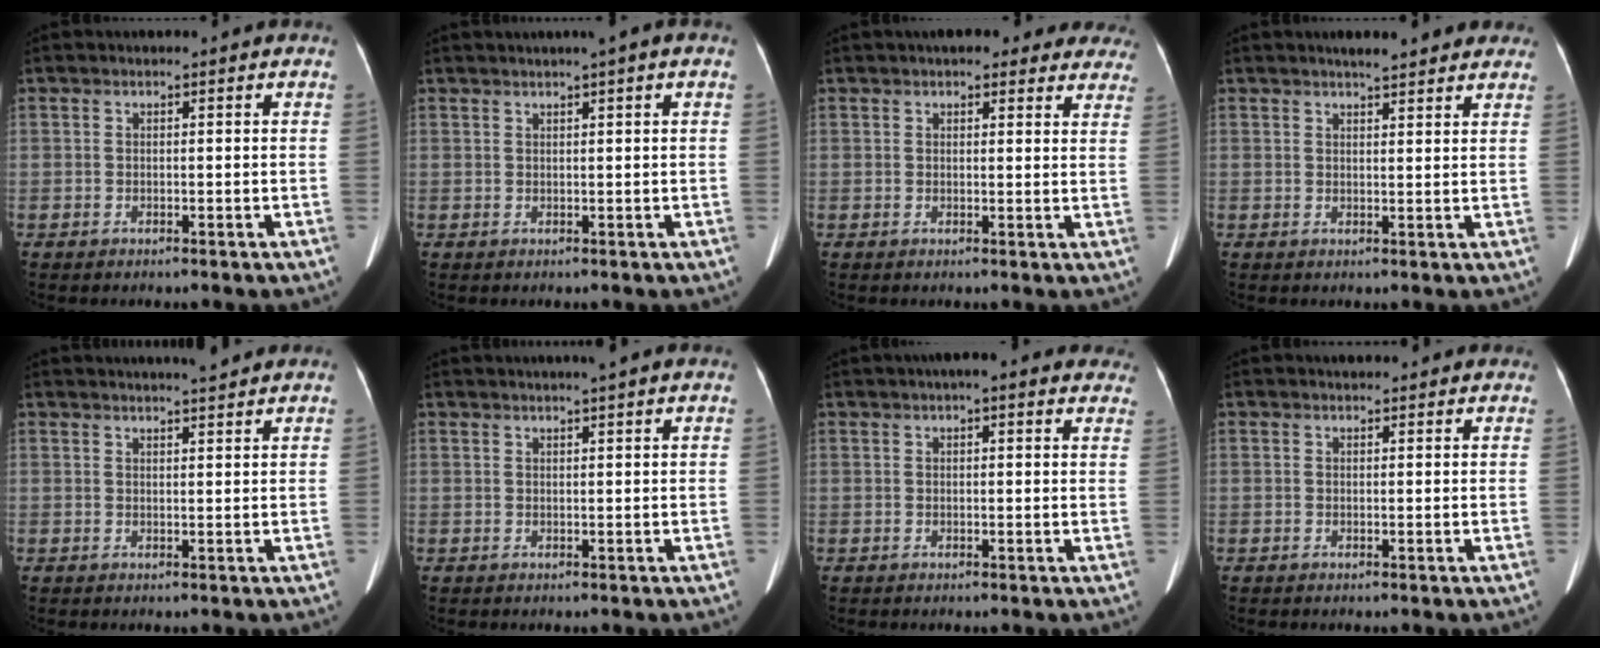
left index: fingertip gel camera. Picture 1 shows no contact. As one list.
[{"total": 3.0, "force": [1.8, -0.4, 2.4], "torque": [-0.039, 0.018, 0.031]}, {"total": 12.7, "force": [10.9, 3.8, 5.4], "torque": [-0.030, 0.014, 0.112]}, {"total": 7.1, "force": [6.1, 1.4, 3.4], "torque": [-0.036, 0.012, 0.068]}, {"total": 5.5, "force": [5.1, -0.3, 2.3], "torque": [-0.036, 0.008, 0.068]}, {"total": 4.0, "force": [3.4, -0.6, 2.1], "torque": [-0.030, 0.018, 0.047]}, {"total": 9.1, "force": [7.1, 2.1, 5.4], "torque": [-0.055, 0.021, 0.075]}, {"total": 4.1, "force": [3.6, 1.2, 1.5], "torque": [-0.018, 0.023, 0.040]}]